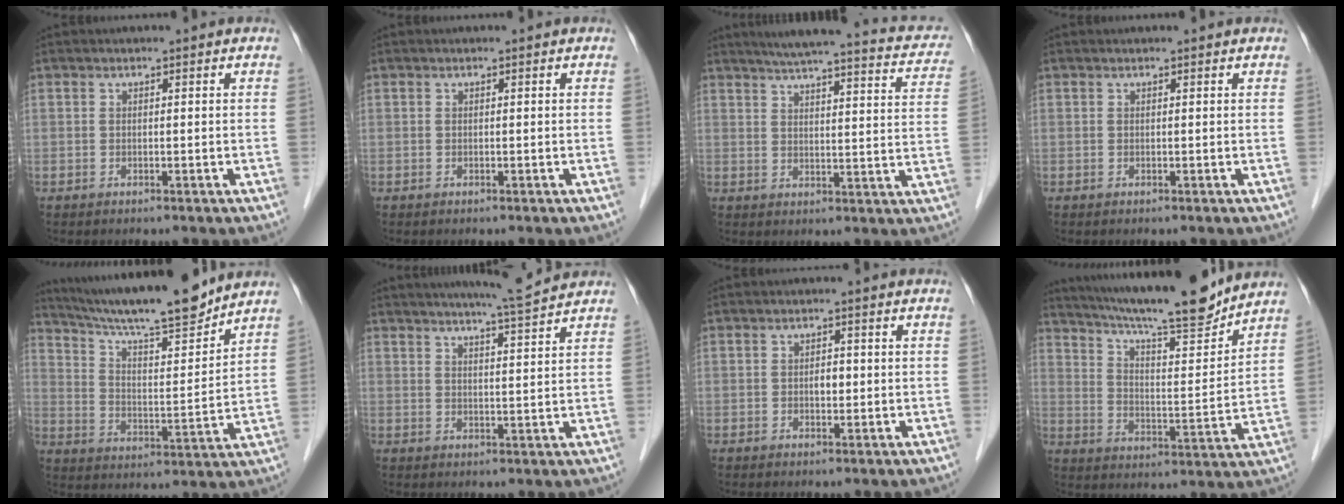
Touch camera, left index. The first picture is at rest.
{"total": 0.0}
{"total": 21.4, "force": [18.0, 3.6, 11.0], "torque": [-0.146, 0.007, 0.209]}
{"total": 0.9, "force": [0.9, 0.1, 0.2], "torque": [-0.008, 0.012, 0.013]}
{"total": 17.1, "force": [15.2, 0.8, 7.8], "torque": [-0.135, 0.001, 0.247]}
{"total": 6.8, "force": [6.3, -0.9, 2.4], "torque": [-0.048, -0.002, 0.091]}
{"total": 1.6, "force": [-0.1, 0.9, 1.2], "torque": [-0.019, 0.003, -0.002]}
{"total": 17.9, "force": [15.9, 1.0, 8.2], "torque": [-0.138, -0.002, 0.245]}